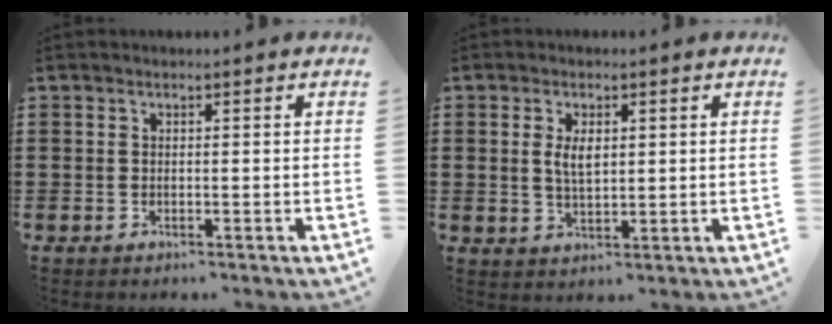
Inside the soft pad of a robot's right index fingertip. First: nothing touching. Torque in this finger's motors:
{"motor_torque": [0.26, 0.26, 0.40, 0.07]}